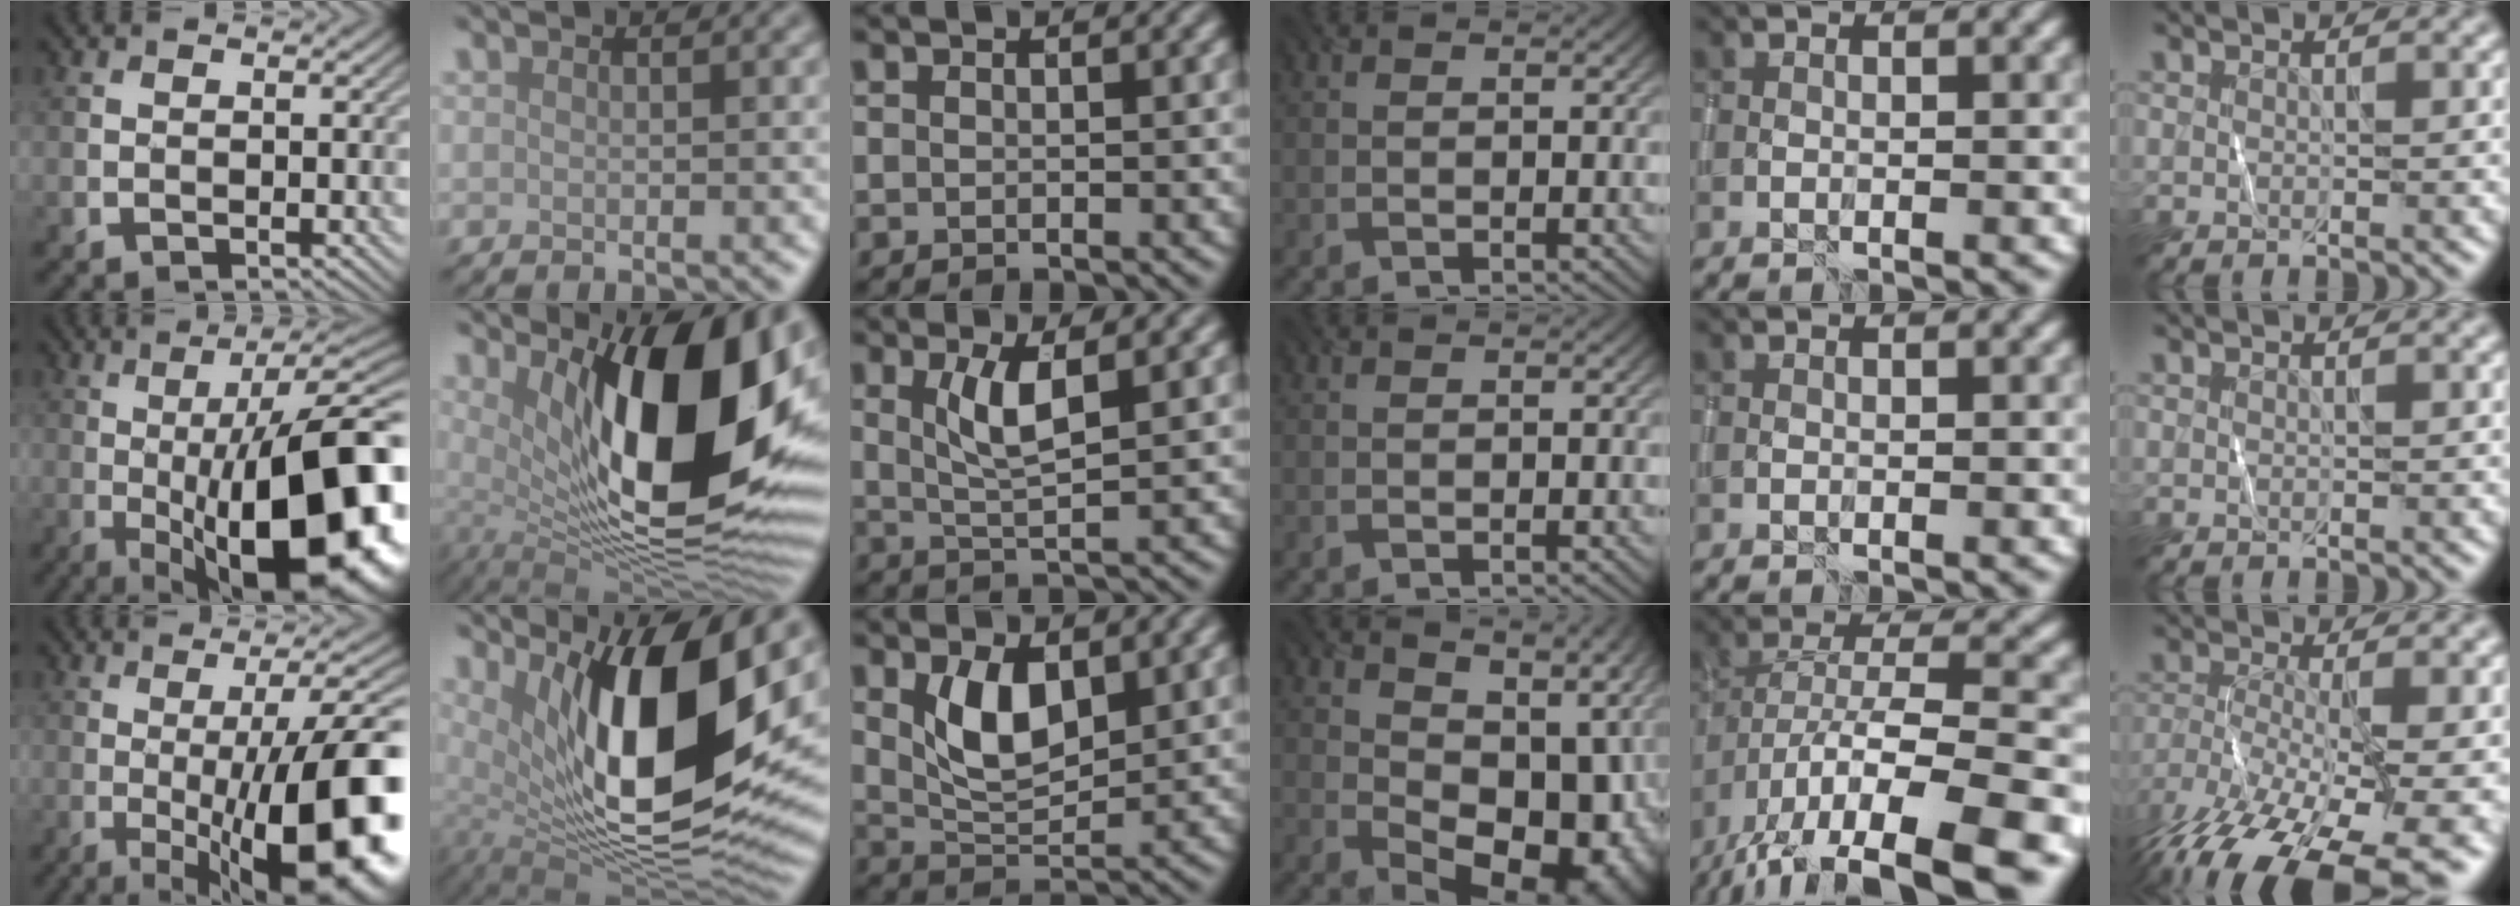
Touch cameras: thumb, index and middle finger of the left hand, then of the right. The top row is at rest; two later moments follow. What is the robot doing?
{"motion": "wrap", "object": "ribbon"}